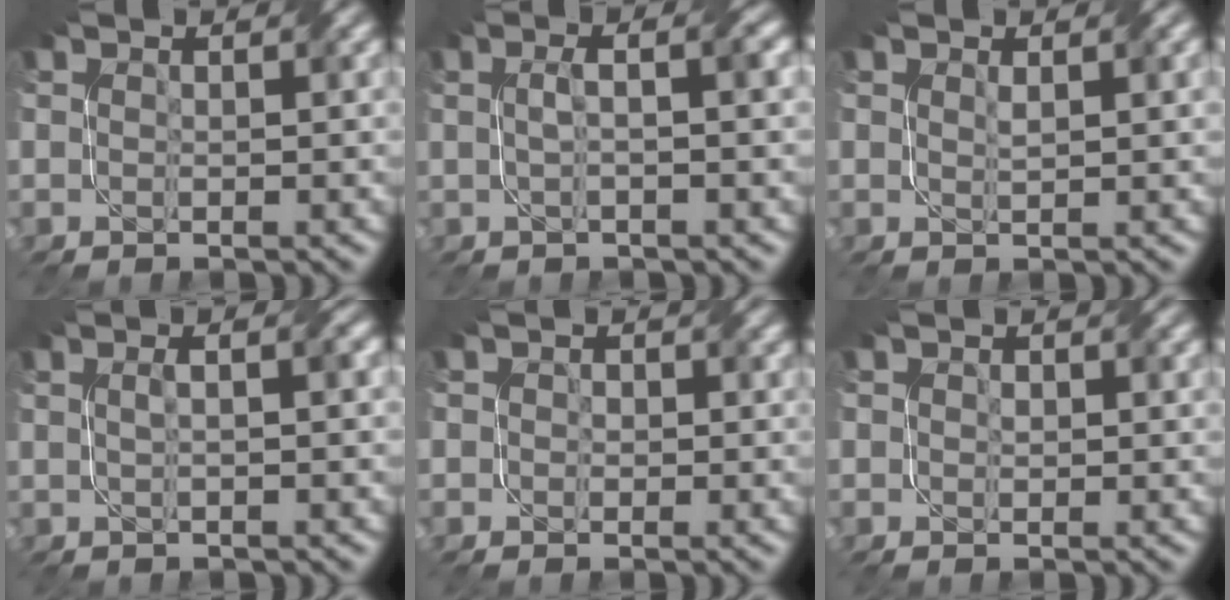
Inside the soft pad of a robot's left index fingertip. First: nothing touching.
{"total": 3.1, "force": [0.4, 1.0, 2.9], "torque": [-0.044, 0.012, 0.003]}
{"total": 1.2, "force": [0.6, 0.4, 1.0], "torque": [-0.020, -0.002, 0.013]}
{"total": 2.7, "force": [0.7, 1.0, 2.4], "torque": [-0.029, 0.006, 0.002]}
{"total": 1.5, "force": [0.4, 1.4, 0.5], "torque": [-0.007, -0.001, -0.001]}
{"total": 0.9, "force": [0.3, 0.8, 0.4], "torque": [-0.005, -0.002, 0.005]}